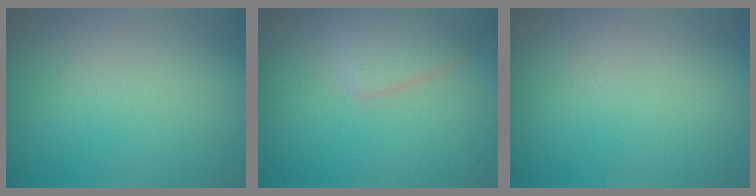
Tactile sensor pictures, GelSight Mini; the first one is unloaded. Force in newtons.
{"total": 2.4, "press": 2.4, "slide": 0.1}
{"total": 0.0}